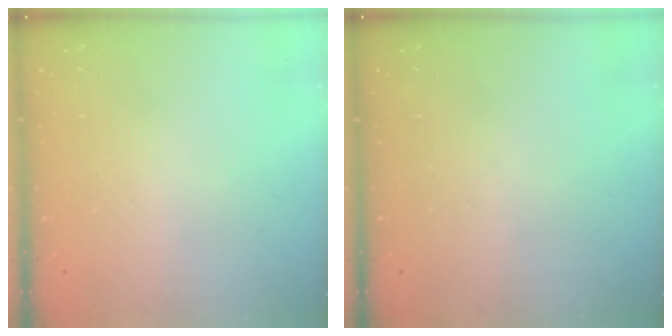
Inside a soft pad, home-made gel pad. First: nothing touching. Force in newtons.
{"total": 0.0}